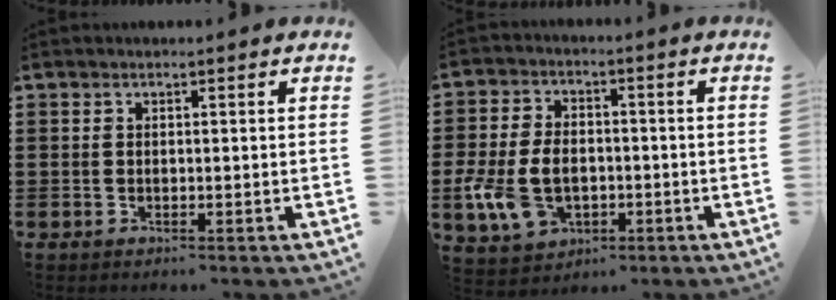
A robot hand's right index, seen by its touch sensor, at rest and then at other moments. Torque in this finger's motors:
{"motor_torque": [1.35, 0.79, 0.64, 0.21]}